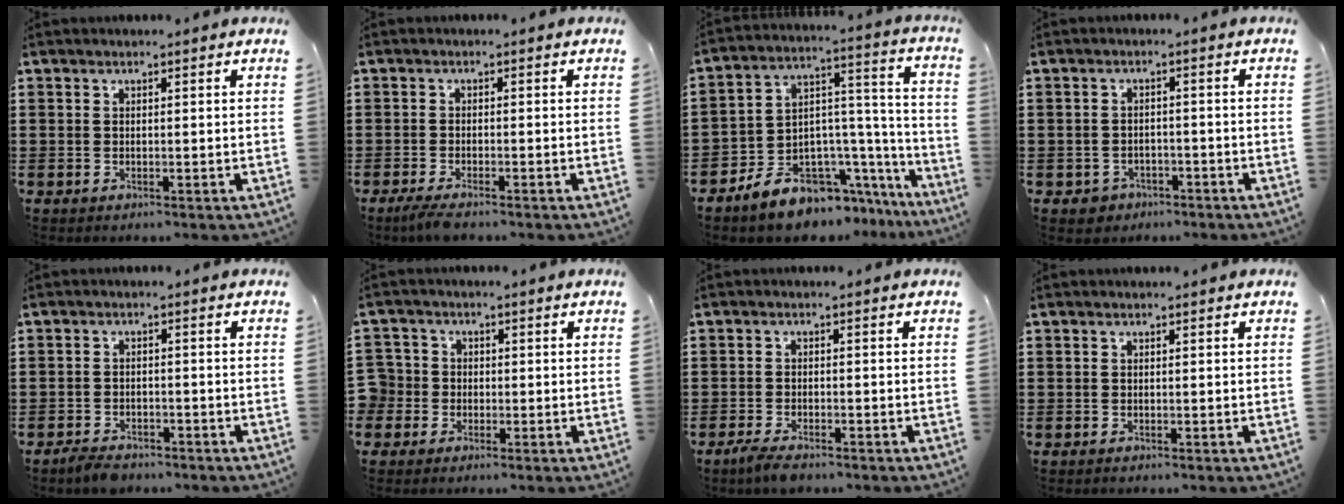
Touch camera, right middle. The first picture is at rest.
{"total": 2.1, "force": [-1.6, 0.0, 1.3], "torque": [-0.037, -0.007, -0.034]}
{"total": 8.2, "force": [-7.0, 4.0, 1.7], "torque": [-0.053, 0.002, -0.133]}
{"total": 2.0, "force": [-1.7, 1.1, 0.0], "torque": [-0.008, 0.003, -0.039]}
{"total": 2.4, "force": [-2.2, 0.6, 0.4], "torque": [-0.015, 0.002, -0.046]}
{"total": 3.5, "force": [-1.2, 3.3, 0.2], "torque": [-0.036, 0.002, -0.034]}
{"total": 2.4, "force": [-2.0, 0.5, 1.4], "torque": [-0.039, -0.004, -0.041]}
{"total": 0.0}